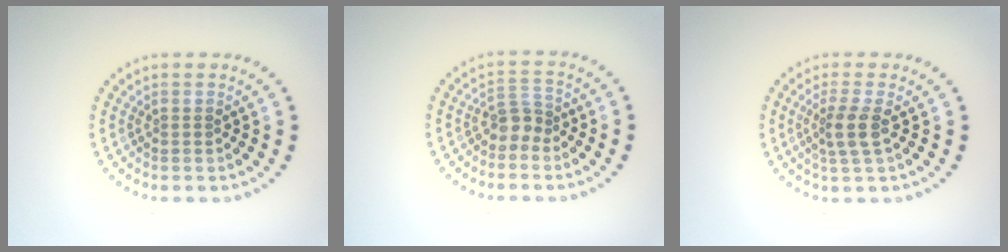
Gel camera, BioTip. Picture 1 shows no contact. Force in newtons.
{"total": 2.0, "press": 1.5, "slide": 1.3}
{"total": 2.5, "press": 1.9, "slide": 1.6}